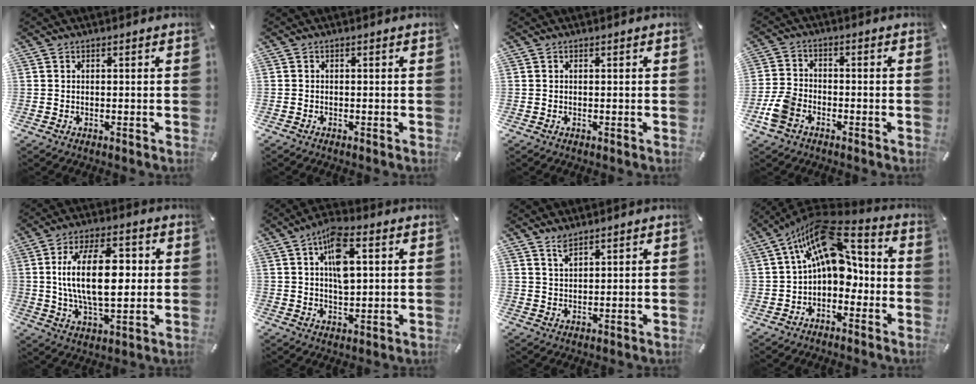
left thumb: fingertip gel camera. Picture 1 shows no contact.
{"total": 0.0}
{"total": 0.0}
{"total": 6.4, "force": [-3.1, 4.3, 3.6], "torque": [-0.088, 0.012, -0.062]}
{"total": 18.2, "force": [2.1, 9.3, 15.5], "torque": [-0.289, 0.000, 0.027]}
{"total": 9.8, "force": [2.9, 4.7, 8.1], "torque": [-0.143, -0.001, 0.046]}
{"total": 2.7, "force": [2.3, 0.7, 1.3], "torque": [-0.029, -0.003, 0.043]}
{"total": 15.8, "force": [4.7, 9.1, 12.0], "torque": [-0.208, -0.026, 0.080]}